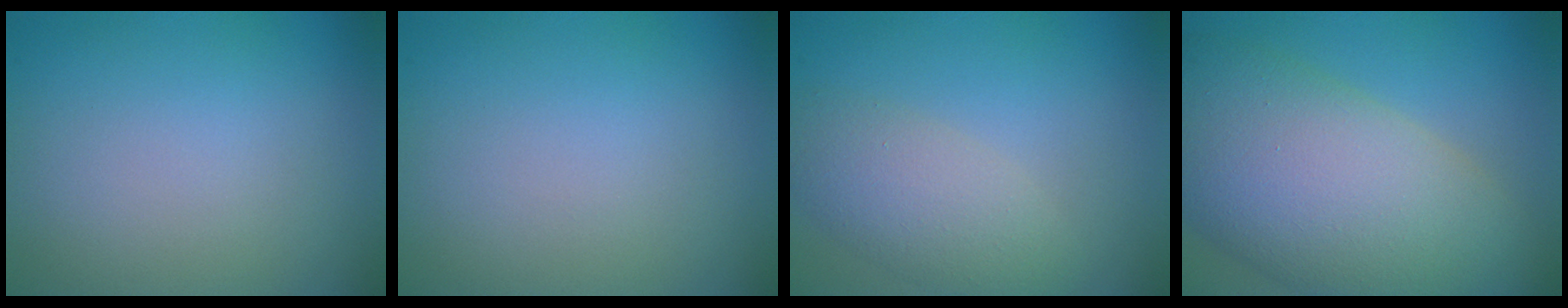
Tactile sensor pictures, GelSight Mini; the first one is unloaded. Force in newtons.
{"total": 0.0}
{"total": 4.0, "press": 4.0, "slide": 0.2}
{"total": 14.4, "press": 14.4, "slide": 0.8}